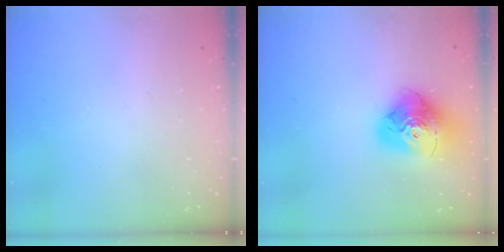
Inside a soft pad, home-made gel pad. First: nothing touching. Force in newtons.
{"total": 17.2, "press": 17.1, "slide": 1.9}